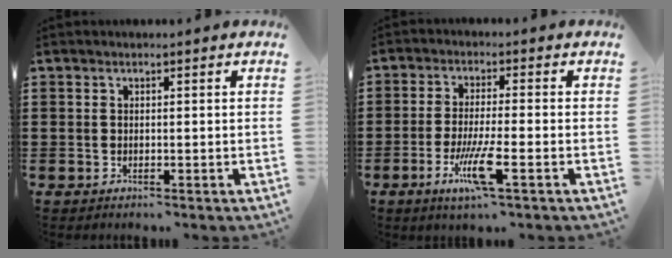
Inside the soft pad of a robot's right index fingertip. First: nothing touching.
{"total": 7.2, "force": [-3.0, 0.8, 6.5], "torque": [-0.129, -0.016, -0.056]}